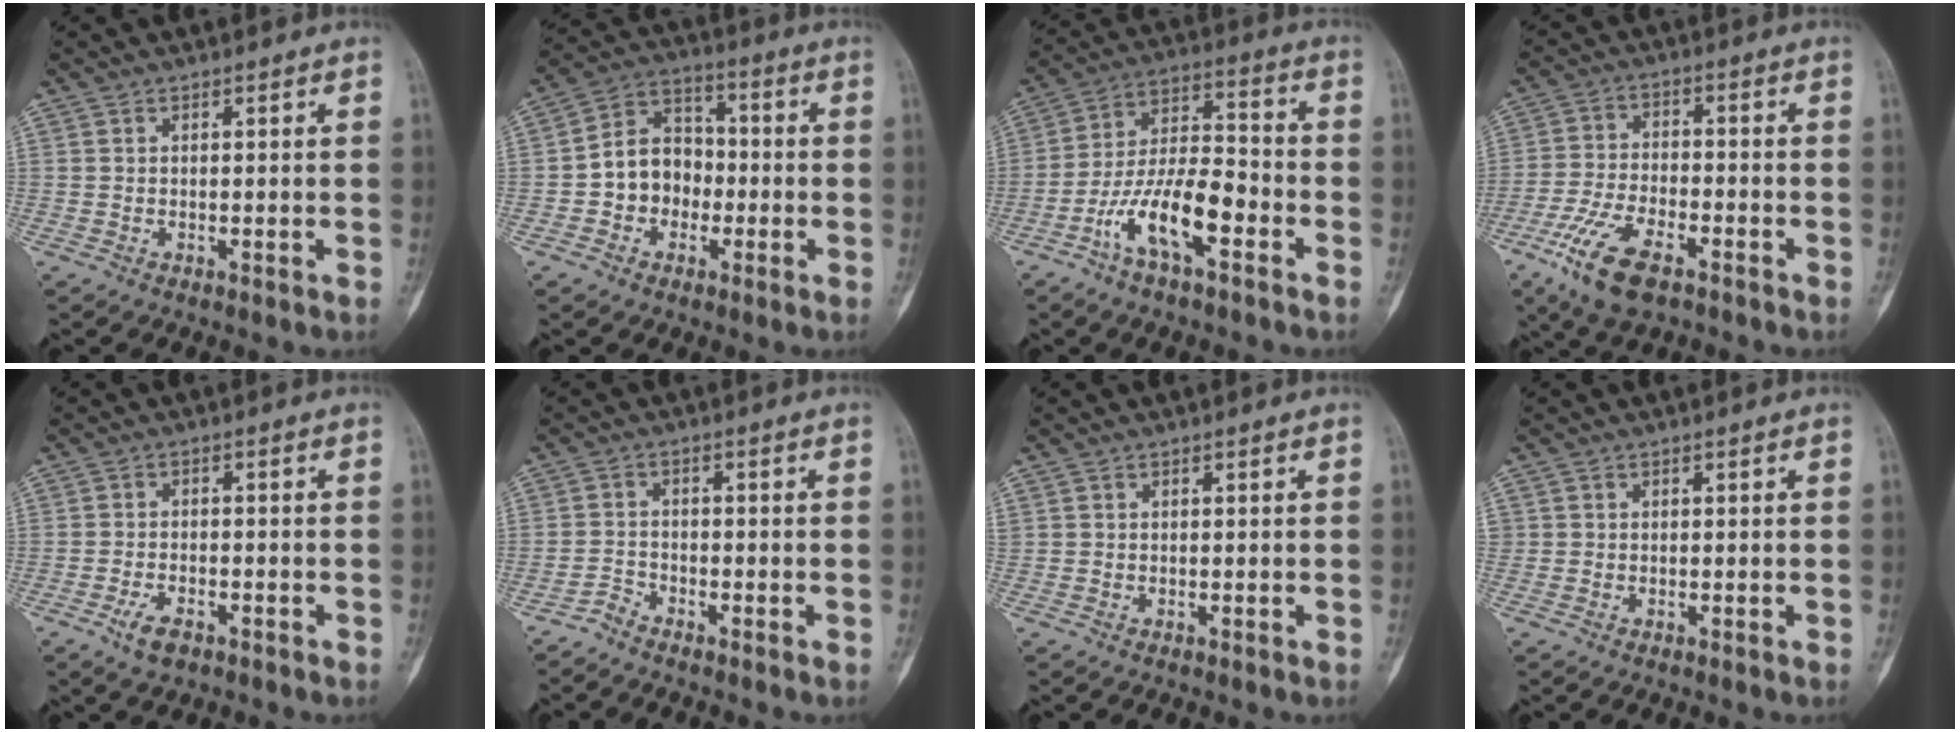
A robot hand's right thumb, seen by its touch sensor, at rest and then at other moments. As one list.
[{"total": 9.8, "force": [-2.0, 8.2, 5.0], "torque": [-0.050, 0.041, -0.049]}, {"total": 13.6, "force": [-6.2, 5.1, 11.0], "torque": [-0.203, 0.052, -0.115]}, {"total": 11.8, "force": [-6.8, 4.9, 8.3], "torque": [-0.171, 0.013, -0.127]}, {"total": 4.1, "force": [-2.4, 2.0, 2.7], "torque": [-0.053, 0.009, -0.041]}, {"total": 2.1, "force": [-2.1, 0.5, 0.2], "torque": [-0.003, 0.003, -0.046]}, {"total": 0.0}, {"total": 0.6, "force": [0.1, 0.6, -0.1], "torque": [0.015, 0.006, -0.001]}]